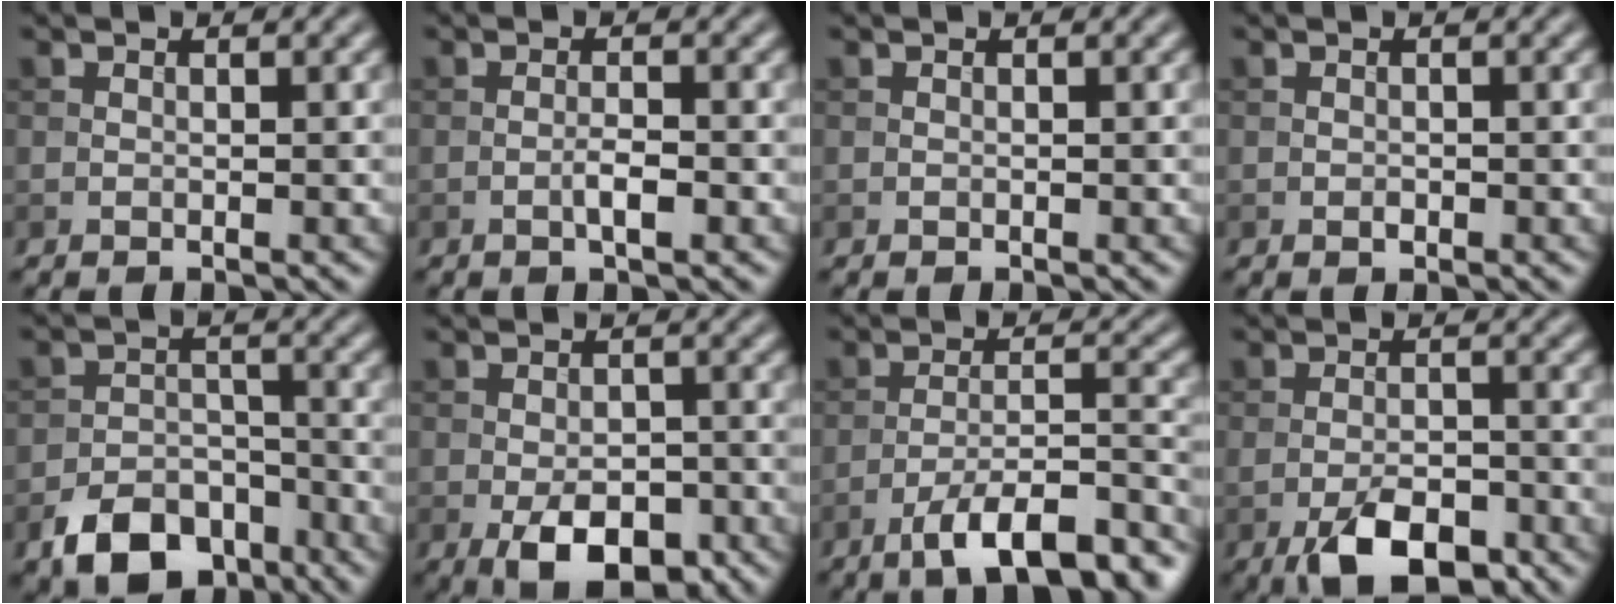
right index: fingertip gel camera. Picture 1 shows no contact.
{"total": 1.8, "force": [-0.7, 0.3, 1.6], "torque": [-0.029, 0.002, -0.014]}
{"total": 0.0}
{"total": 0.5, "force": [-0.2, 0.4, 0.3], "torque": [-0.003, -0.001, -0.004]}
{"total": 7.0, "force": [-4.6, 4.1, 3.3], "torque": [-0.052, -0.008, -0.079]}
{"total": 6.3, "force": [-2.9, 3.3, 4.5], "torque": [-0.066, -0.009, -0.047]}
{"total": 10.2, "force": [-7.3, 2.5, 6.6], "torque": [-0.097, 0.005, -0.116]}
{"total": 6.2, "force": [-3.3, 2.8, 4.4], "torque": [-0.076, -0.006, -0.059]}